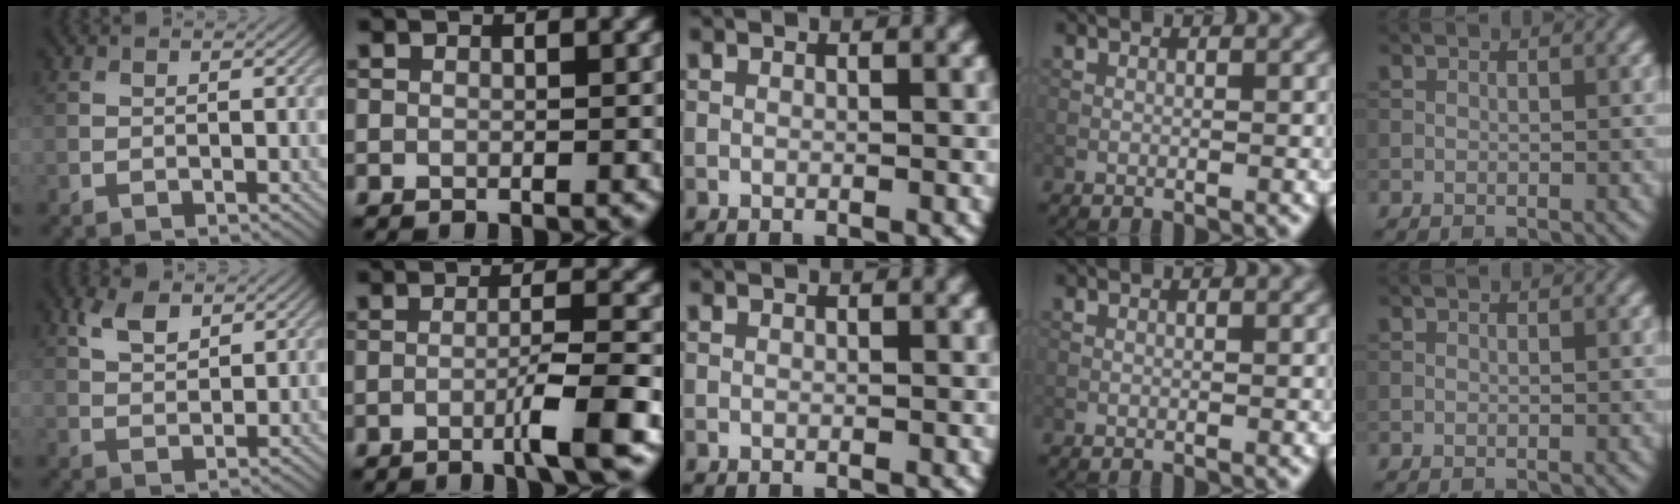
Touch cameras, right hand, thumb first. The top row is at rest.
{"thumb": {"total": 4.1, "force": [2.5, 2.0, 2.6], "torque": [-0.059, 0.001, 0.051]}, "index": {"total": 4.3, "force": [-1.8, 0.4, 3.9], "torque": [-0.055, 0.009, -0.040]}}